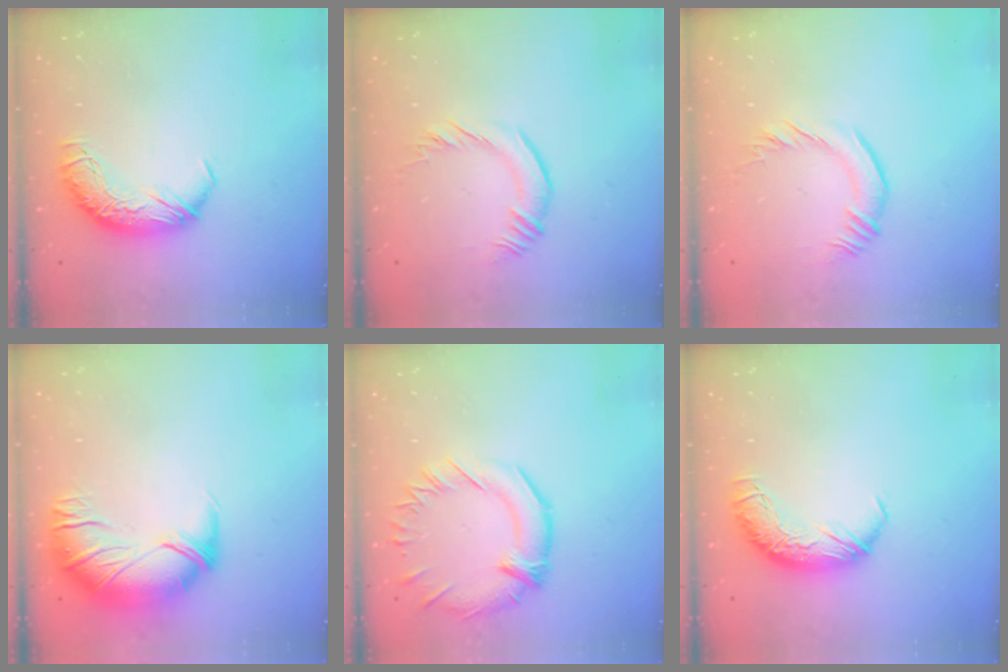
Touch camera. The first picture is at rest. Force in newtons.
{"total": 0.9, "press": 0.3, "slide": 0.8}
{"total": 0.9, "press": 0.3, "slide": 0.8}
{"total": 2.7, "press": 0.8, "slide": 2.6}
{"total": 2.6, "press": 2.1, "slide": 1.5}
{"total": 0.0}